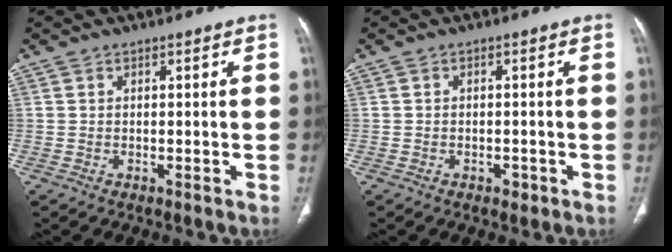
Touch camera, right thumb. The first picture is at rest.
{"total": 1.5, "force": [-0.8, 1.1, 0.7], "torque": [-0.006, 0.003, -0.009]}